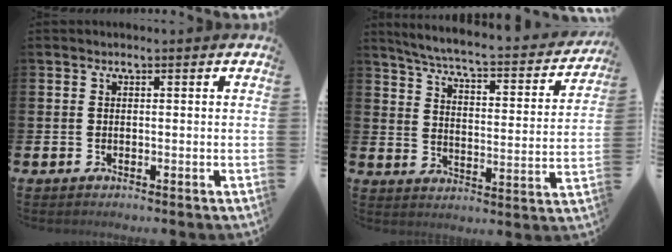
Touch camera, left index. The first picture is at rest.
{"total": 5.0, "force": [4.4, 0.3, 2.2], "torque": [-0.071, -0.038, 0.067]}